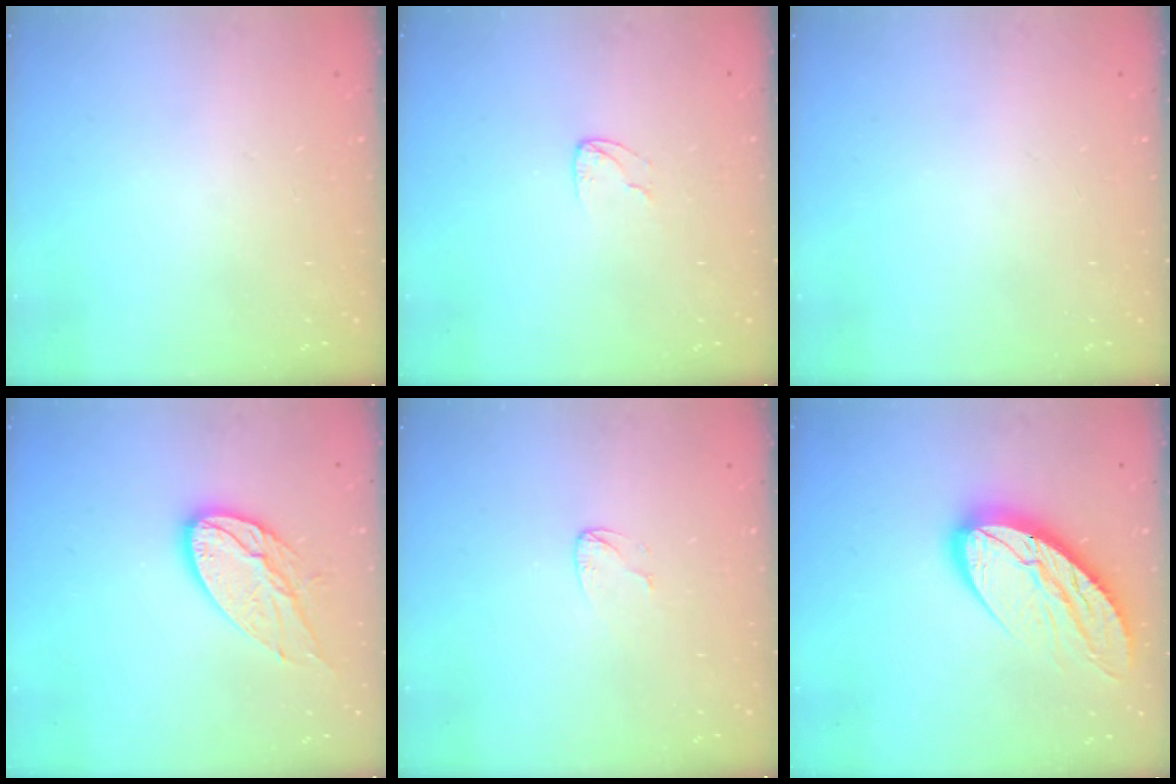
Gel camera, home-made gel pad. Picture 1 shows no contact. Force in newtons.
{"total": 3.3, "press": 3.3, "slide": 0.3}
{"total": 0.0}
{"total": 13.1, "press": 13.1, "slide": 0.9}
{"total": 3.6, "press": 3.6, "slide": 0.3}
{"total": 14.1, "press": 14.1, "slide": 1.0}